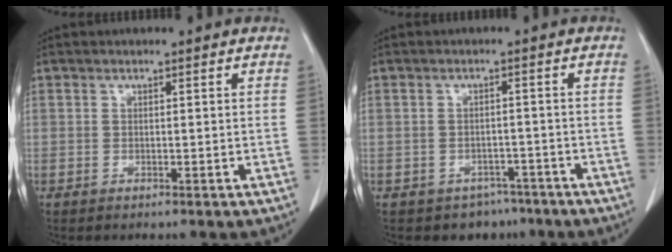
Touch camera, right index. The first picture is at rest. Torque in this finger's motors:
{"motor_torque": [-0.09, -0.02, 0.00, 0.00]}